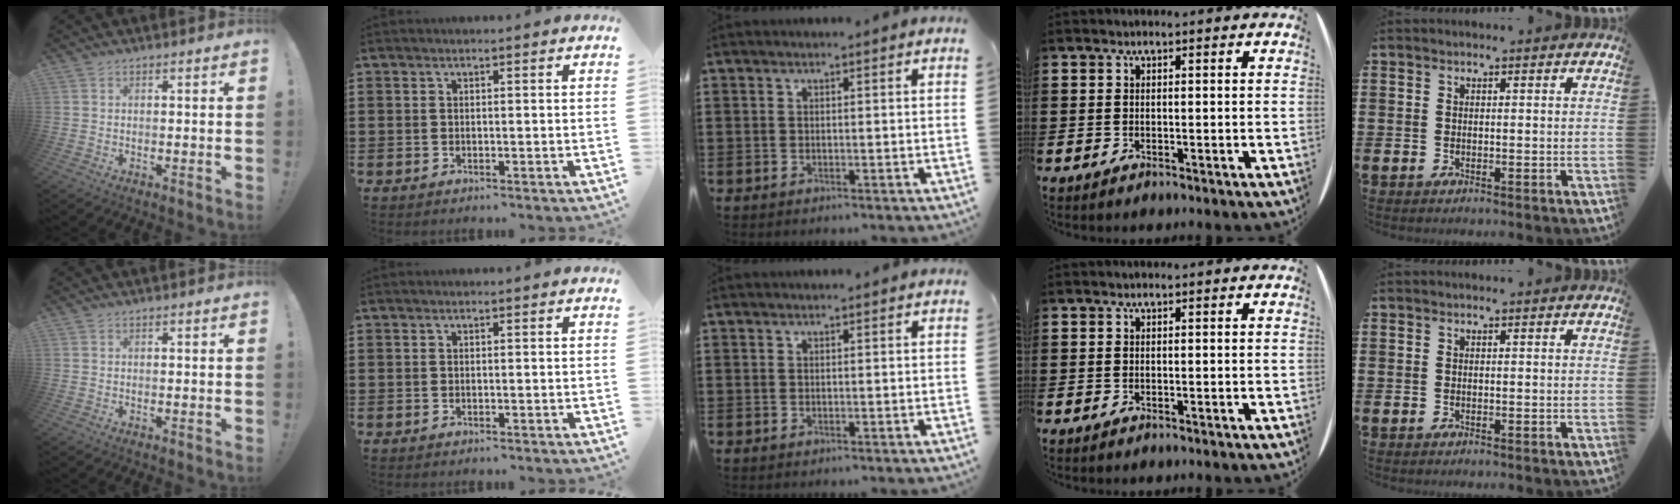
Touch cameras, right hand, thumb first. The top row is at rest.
{}